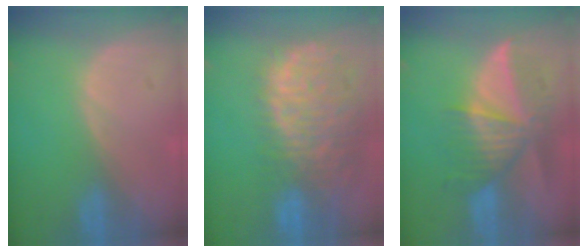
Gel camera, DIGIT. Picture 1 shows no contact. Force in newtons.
{"total": 13.5, "press": 11.1, "slide": 7.8}
{"total": 8.4, "press": 7.9, "slide": 2.9}